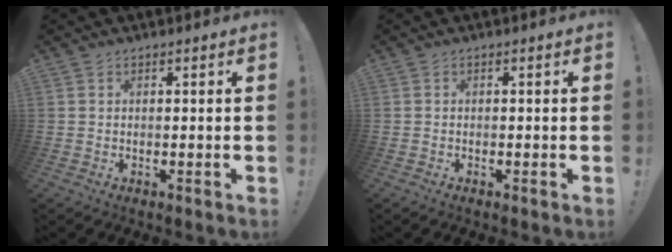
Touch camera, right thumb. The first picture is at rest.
{"total": 0.5, "force": [-0.5, 0.1, 0.0], "torque": [0.001, -0.002, -0.009]}